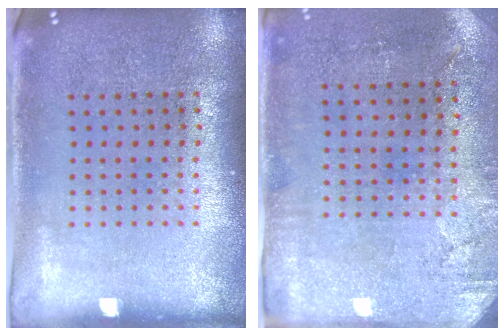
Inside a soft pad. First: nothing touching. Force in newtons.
{"total": 2.9, "press": 2.4, "slide": 1.7}